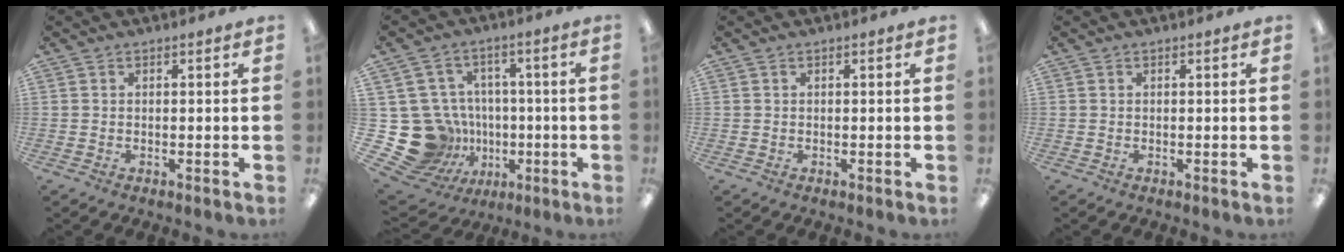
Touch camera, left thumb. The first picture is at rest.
{"total": 18.3, "force": [-2.9, 16.8, 6.7], "torque": [-0.148, 0.005, -0.008]}
{"total": 0.0}
{"total": 0.0}